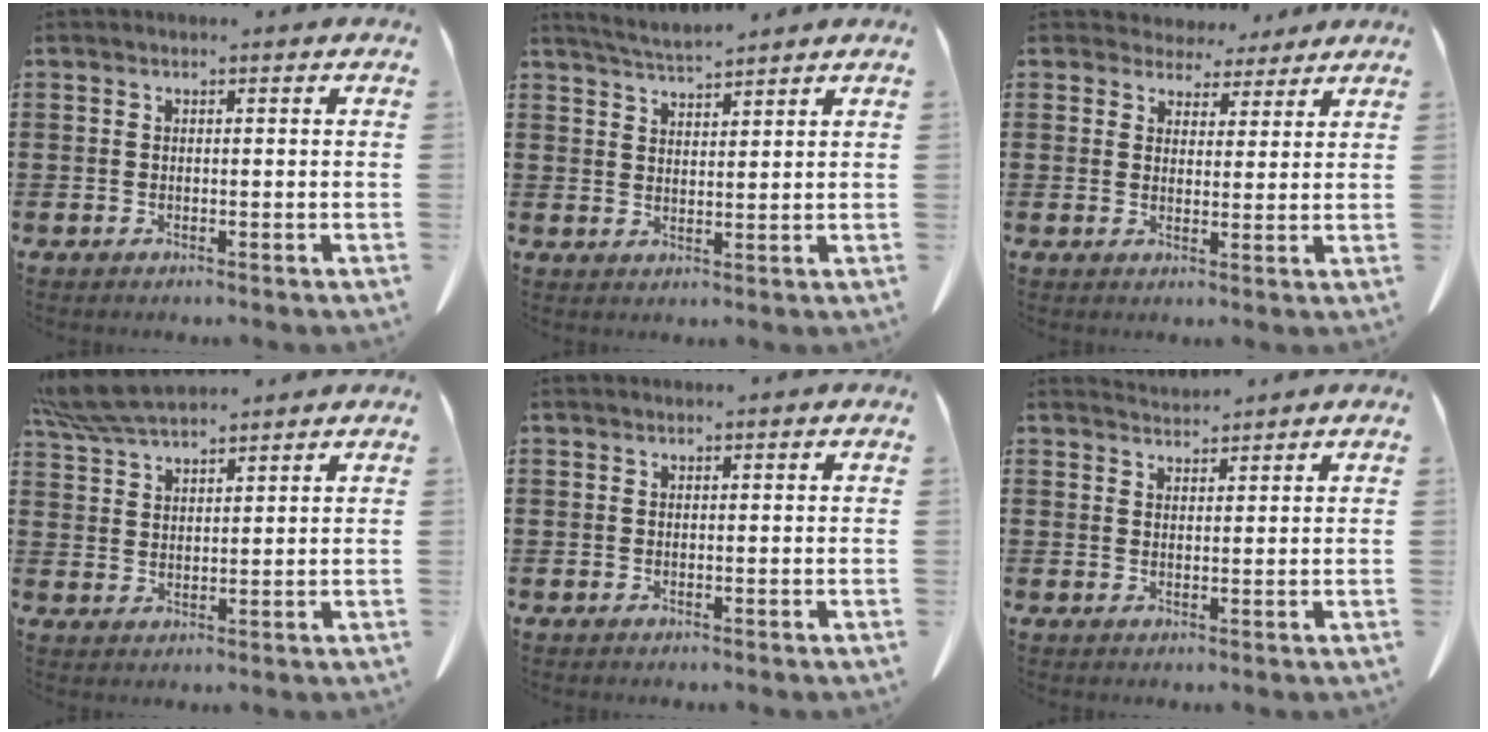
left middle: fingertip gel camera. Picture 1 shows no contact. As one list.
[{"total": 3.7, "force": [3.6, -0.3, 0.8], "torque": [-0.026, -0.011, 0.066]}, {"total": 4.2, "force": [3.8, 1.8, 0.2], "torque": [-0.020, -0.008, 0.071]}, {"total": 6.8, "force": [6.1, 1.3, 2.7], "torque": [-0.072, -0.012, 0.117]}, {"total": 0.0}, {"total": 2.2, "force": [2.1, 0.0, -0.1], "torque": [-0.005, -0.006, 0.042]}]